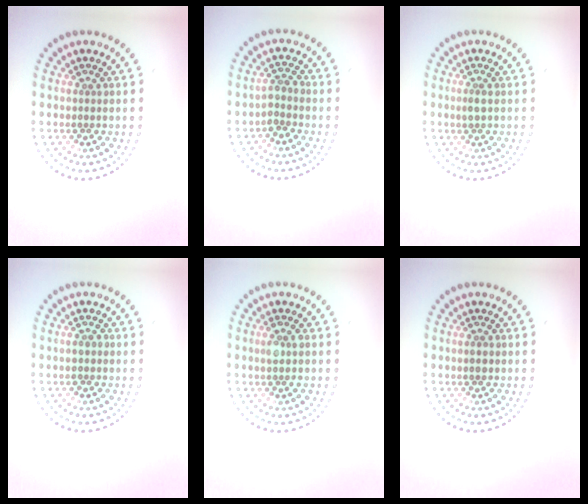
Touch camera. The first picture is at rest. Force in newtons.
{"total": 1.7, "press": 1.4, "slide": 1.0}
{"total": 1.1, "press": 1.0, "slide": 0.2}
{"total": 1.0, "press": 1.0, "slide": 0.1}
{"total": 1.4, "press": 1.3, "slide": 0.6}
{"total": 0.9, "press": 0.9, "slide": 0.2}